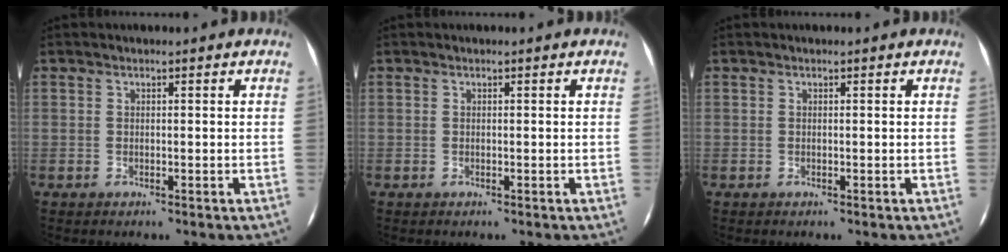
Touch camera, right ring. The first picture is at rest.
{"total": 0.0}
{"total": 0.0}